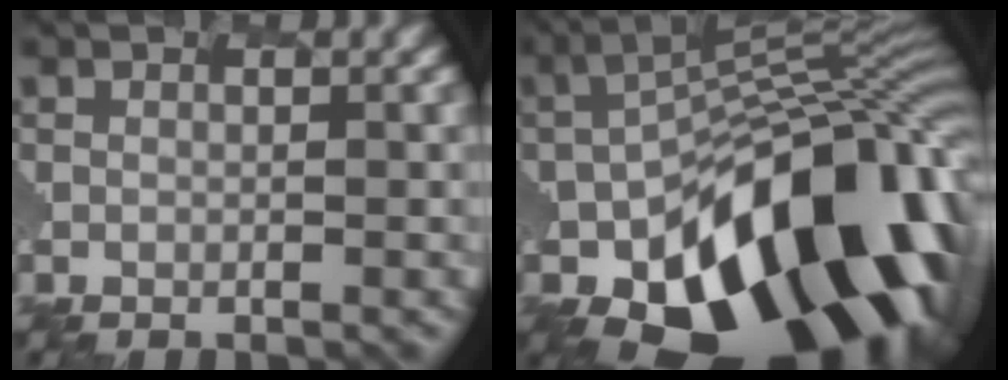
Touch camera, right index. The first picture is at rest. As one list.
[{"total": 17.6, "force": [-8.1, 9.9, 12.2], "torque": [-0.191, -0.020, -0.124]}]